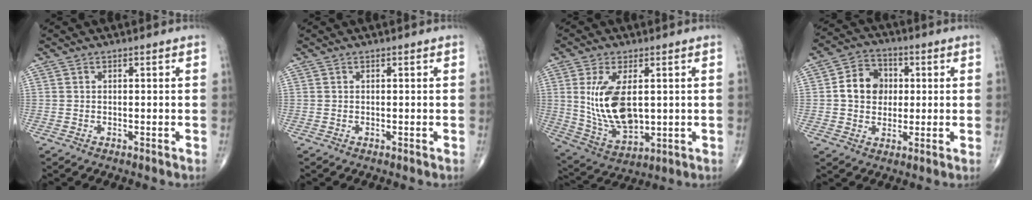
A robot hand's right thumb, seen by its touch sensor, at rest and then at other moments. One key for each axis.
{"total": 0.0}
{"total": 13.6, "fx": 1.8, "fy": 7.2, "fz": 11.4, "tx": -0.211, "ty": -0.018, "tz": 0.051}
{"total": 9.1, "fx": 0.9, "fy": 7.6, "fz": 4.9, "tx": -0.054, "ty": 0.011, "tz": 0.007}